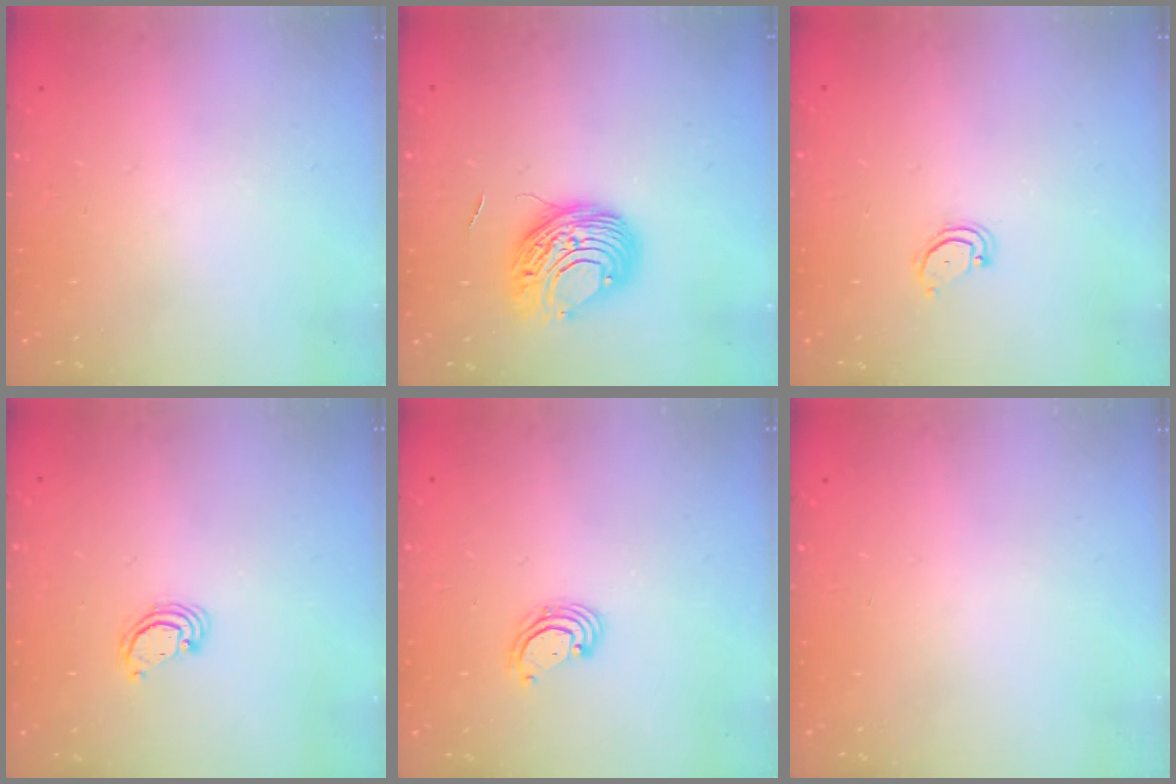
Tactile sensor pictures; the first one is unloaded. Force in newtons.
{"total": 9.4, "press": 9.4, "slide": 0.8}
{"total": 3.3, "press": 3.3, "slide": 0.2}
{"total": 2.5, "press": 2.5, "slide": 0.2}
{"total": 2.6, "press": 2.6, "slide": 0.2}
{"total": 0.0}